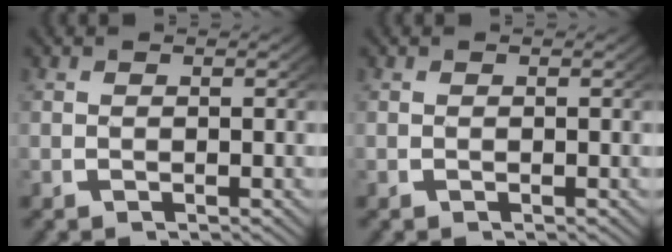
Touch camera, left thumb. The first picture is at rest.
{"total": 0.0}